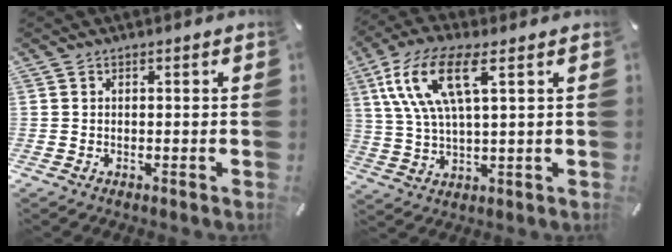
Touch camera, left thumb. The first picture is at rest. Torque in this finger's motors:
{"motor_torque": [0.37, 0.56, 1.46, -1.30, 0.60]}